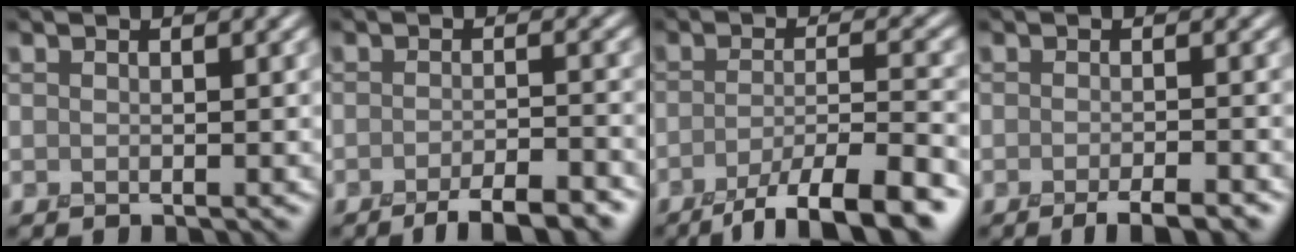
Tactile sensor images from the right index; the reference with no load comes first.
{"total": 5.1, "force": [-3.7, 1.2, 3.4], "torque": [-0.043, 0.001, -0.056]}
{"total": 8.4, "force": [-5.2, 1.9, 6.3], "torque": [-0.089, -0.003, -0.087]}
{"total": 3.5, "force": [-2.4, 0.6, 2.5], "torque": [-0.031, 0.000, -0.039]}